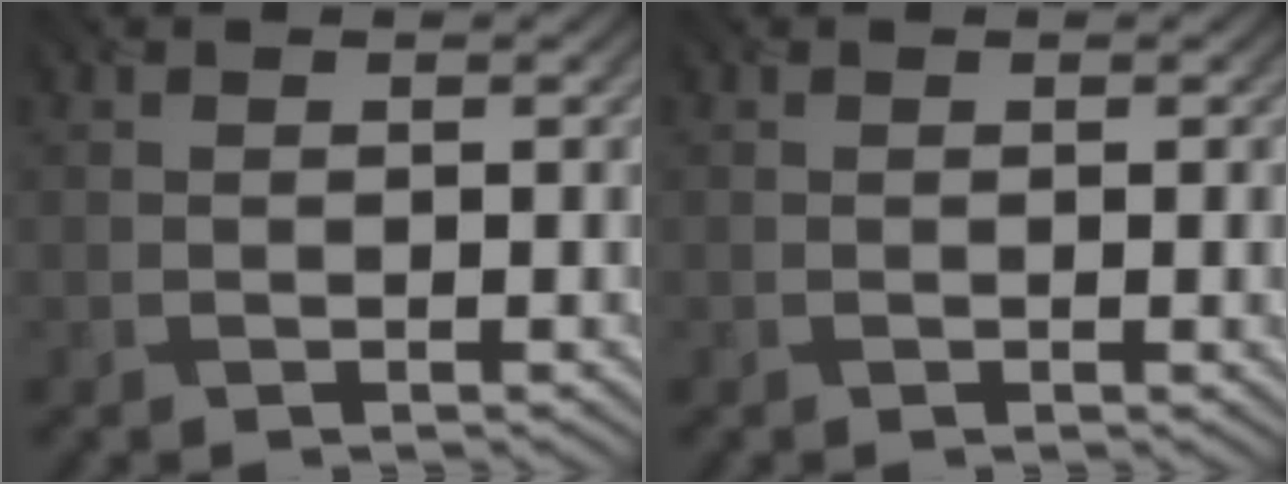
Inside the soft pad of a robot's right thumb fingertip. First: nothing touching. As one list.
[{"total": 1.3, "force": [0.0, 0.4, 1.3], "torque": [-0.016, -0.001, 0.000]}]